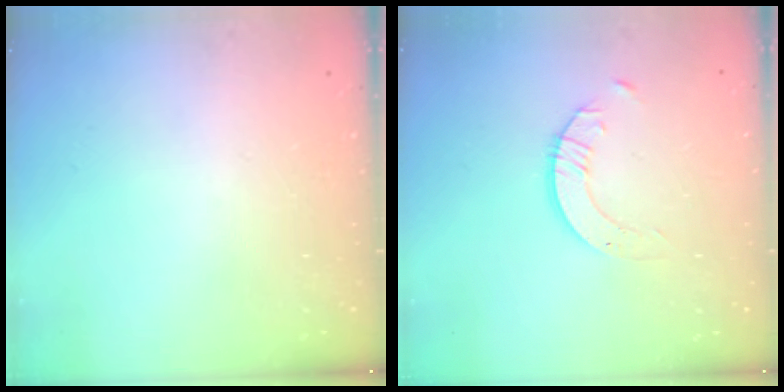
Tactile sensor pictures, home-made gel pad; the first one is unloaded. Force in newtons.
{"total": 2.3, "press": 2.3, "slide": 0.2}